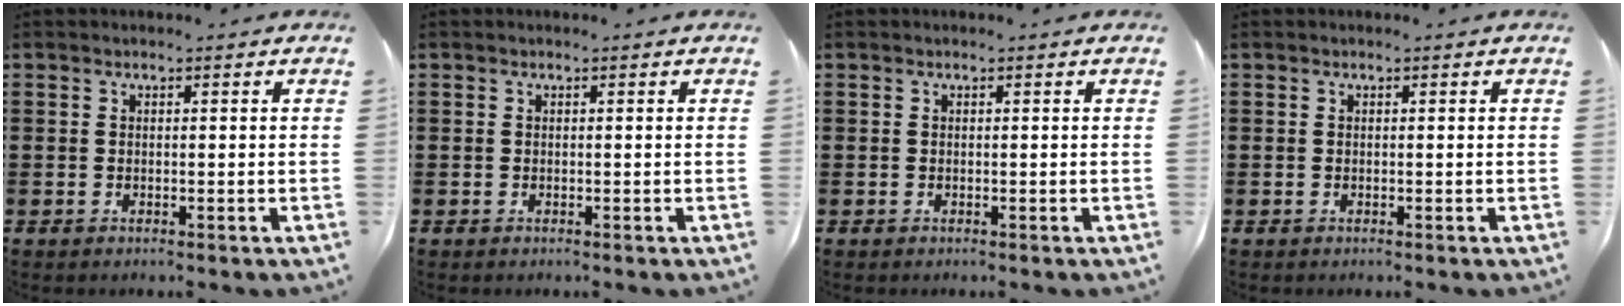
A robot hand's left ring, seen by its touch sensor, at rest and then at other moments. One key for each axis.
{"total": 0.0}
{"total": 0.0}
{"total": 0.0}